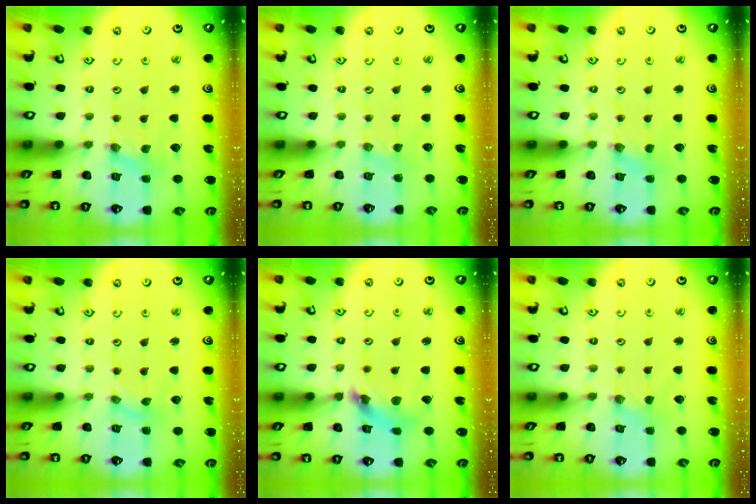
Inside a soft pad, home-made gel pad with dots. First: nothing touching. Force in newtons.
{"total": 1.2, "press": 1.2, "slide": 0.3}
{"total": 0.0}
{"total": 0.0}
{"total": 9.3, "press": 9.2, "slide": 1.1}
{"total": 1.2, "press": 1.1, "slide": 0.3}